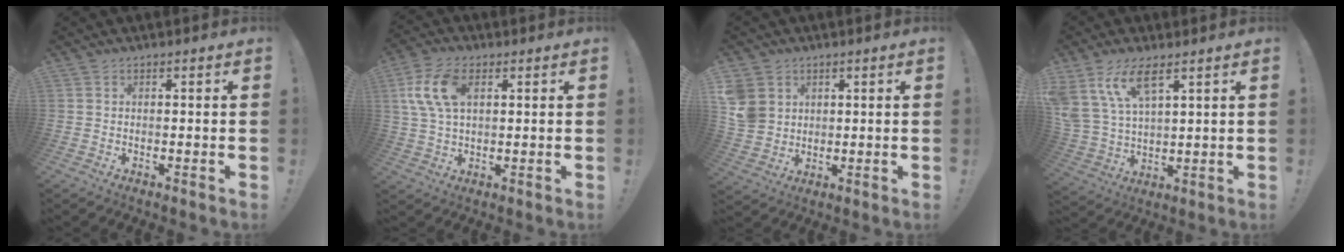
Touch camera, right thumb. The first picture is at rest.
{"total": 11.5, "force": [3.5, 6.7, 8.7], "torque": [-0.176, 0.005, 0.068]}
{"total": 7.9, "force": [2.9, 6.8, 2.8], "torque": [-0.072, -0.018, 0.060]}
{"total": 12.3, "force": [7.9, 5.0, 8.1], "torque": [-0.188, -0.029, 0.147]}